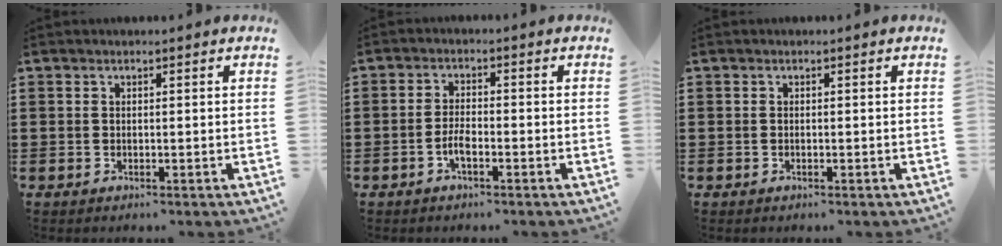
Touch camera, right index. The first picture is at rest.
{"total": 3.0, "force": [-1.5, 0.8, 2.4], "torque": [-0.057, -0.002, -0.033]}
{"total": 0.0}